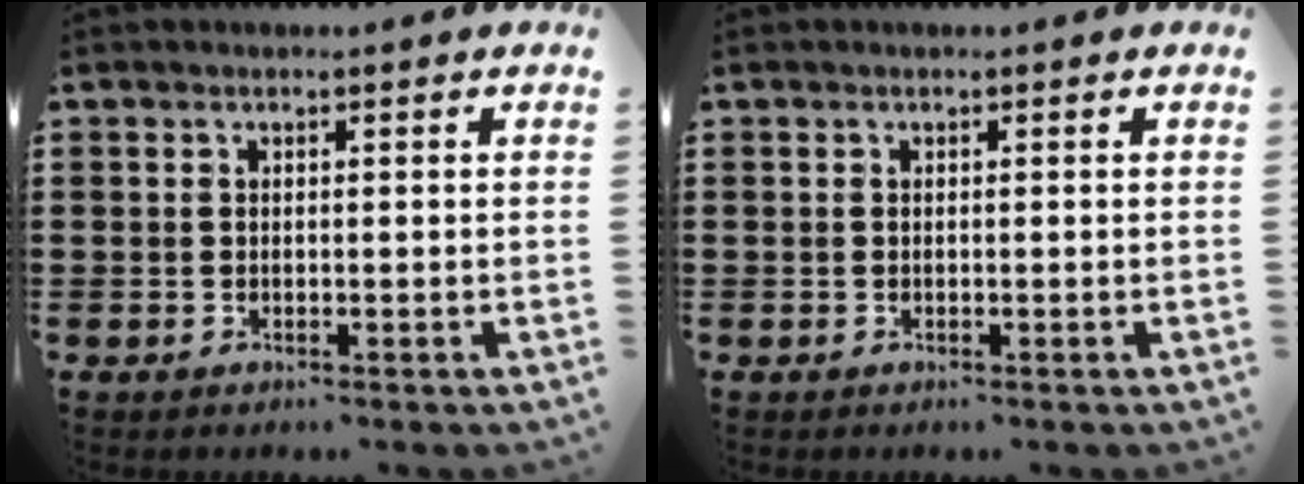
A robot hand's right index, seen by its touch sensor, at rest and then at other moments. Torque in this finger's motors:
{"motor_torque": [-0.24, 0.42, 0.00, 0.00]}